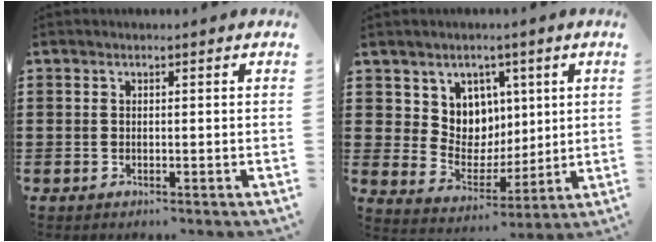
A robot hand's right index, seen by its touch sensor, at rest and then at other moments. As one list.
[{"total": 7.0, "force": [3.6, 6.0, 0.2], "torque": [-0.043, -0.026, 0.070]}]